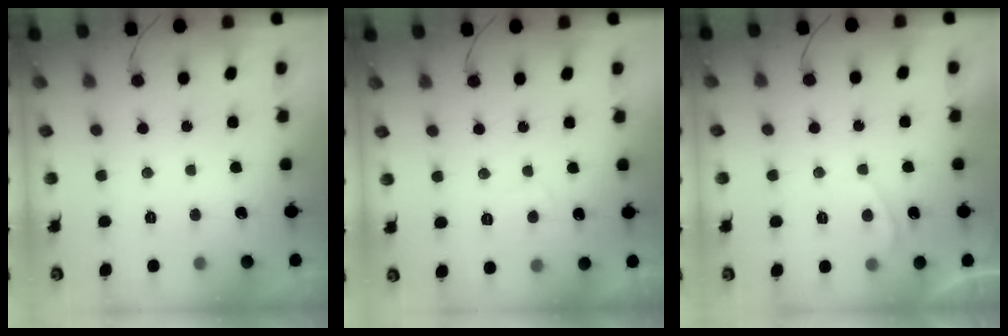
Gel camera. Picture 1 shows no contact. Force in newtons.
{"total": 3.2, "press": 3.1, "slide": 0.6}
{"total": 0.7, "press": 0.5, "slide": 0.4}